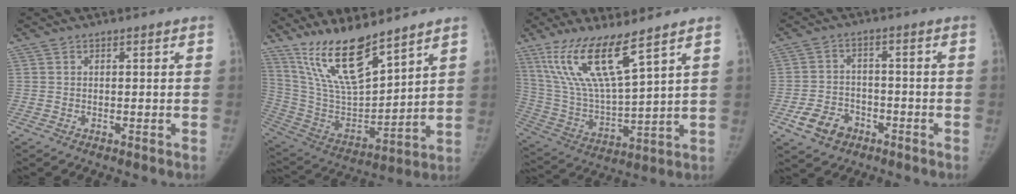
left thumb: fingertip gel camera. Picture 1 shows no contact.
{"total": 17.6, "force": [13.0, 4.8, 10.8], "torque": [-0.170, -0.074, 0.259]}
{"total": 16.1, "force": [9.9, 3.2, 12.3], "torque": [-0.245, -0.054, 0.209]}
{"total": 7.1, "force": [-3.8, 5.2, 3.0], "torque": [-0.041, 0.022, -0.062]}